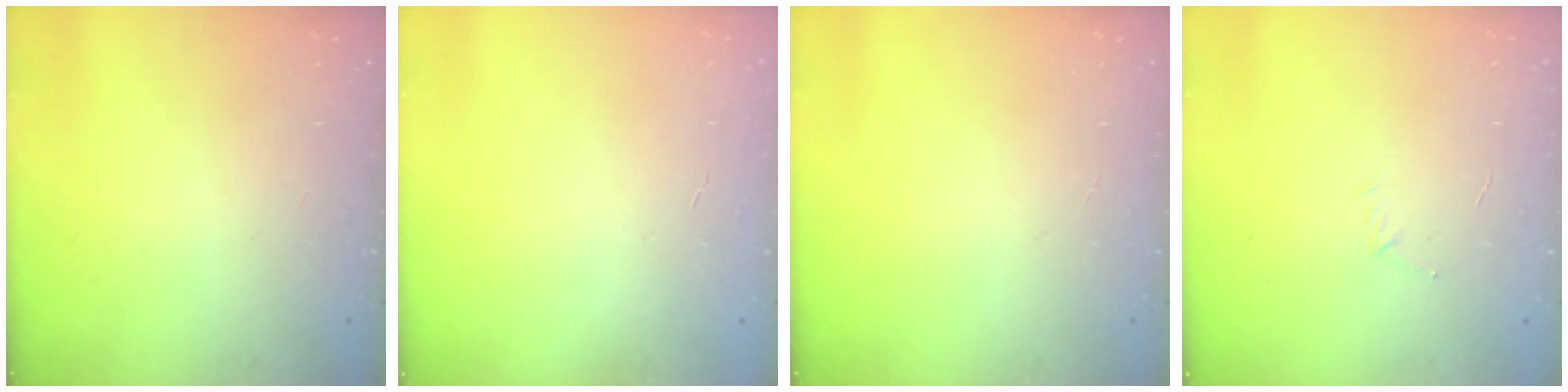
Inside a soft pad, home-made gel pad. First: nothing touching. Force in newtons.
{"total": 0.0}
{"total": 0.0}
{"total": 2.9, "press": 2.8, "slide": 0.8}